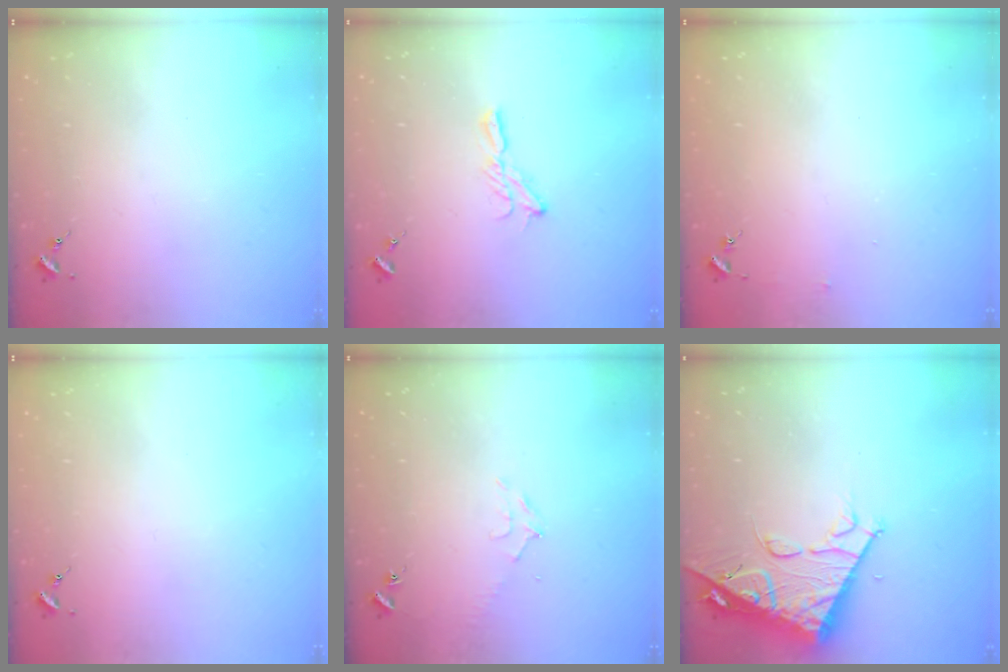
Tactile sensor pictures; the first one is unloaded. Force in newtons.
{"total": 6.4, "press": 6.4, "slide": 0.4}
{"total": 2.5, "press": 2.5, "slide": 0.2}
{"total": 0.0}
{"total": 6.6, "press": 6.6, "slide": 0.8}
{"total": 13.9, "press": 13.8, "slide": 1.4}